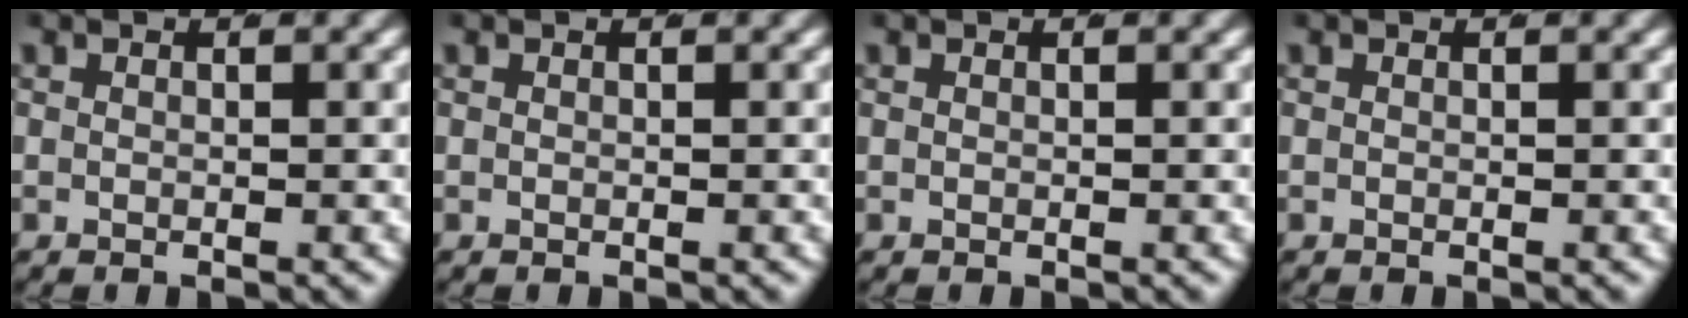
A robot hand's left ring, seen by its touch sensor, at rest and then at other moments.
{"total": 0.0}
{"total": 0.0}
{"total": 0.0}